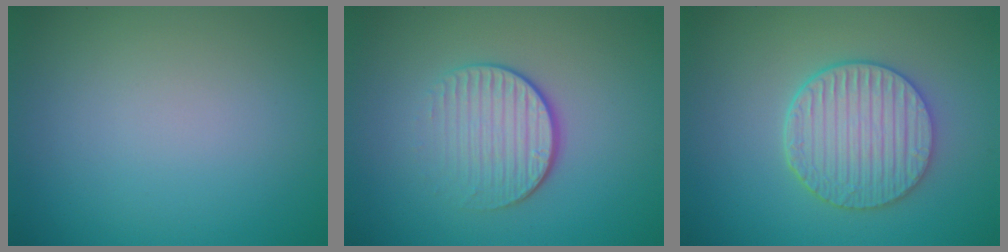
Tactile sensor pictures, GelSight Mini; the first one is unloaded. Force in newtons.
{"total": 3.9, "press": 2.7, "slide": 2.8}
{"total": 5.5, "press": 4.5, "slide": 3.1}